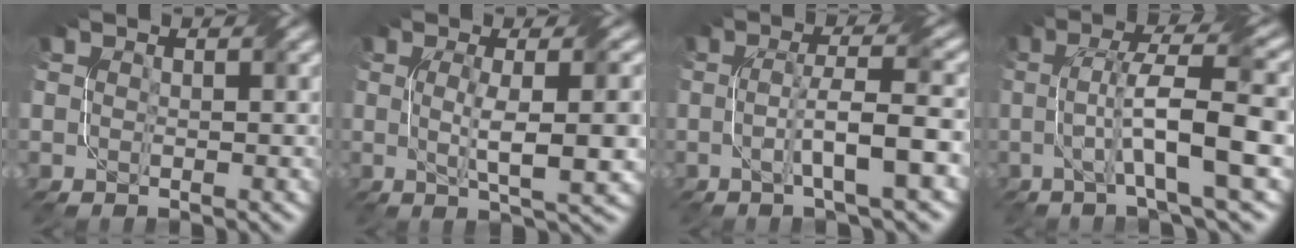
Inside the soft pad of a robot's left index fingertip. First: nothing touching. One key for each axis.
{"total": 6.6, "fx": -0.1, "fy": 1.4, "fz": 6.4, "tx": -0.096, "ty": 0.001, "tz": 0.001}
{"total": 5.6, "fx": -1.2, "fy": 0.6, "fz": 5.4, "tx": -0.089, "ty": 0.011, "tz": -0.023}
{"total": 8.8, "fx": -0.5, "fy": 1.3, "fz": 8.6, "tx": -0.138, "ty": 0.018, "tz": -0.012}